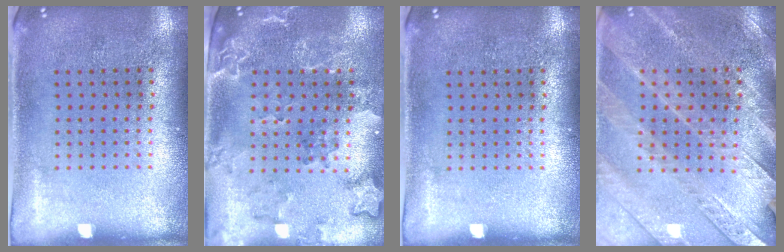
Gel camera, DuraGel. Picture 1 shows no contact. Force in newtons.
{"total": 2.0, "press": 1.9, "slide": 0.7}
{"total": 0.0}
{"total": 2.8, "press": 2.7, "slide": 0.6}